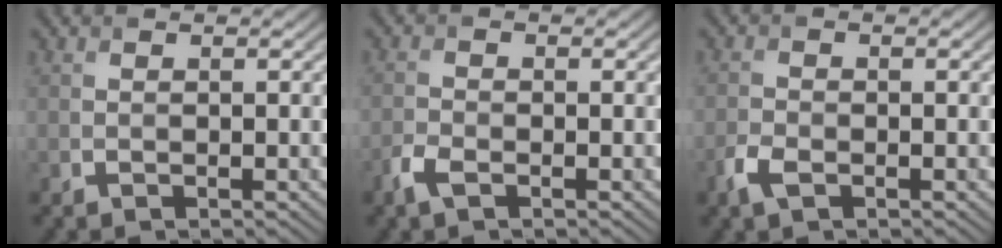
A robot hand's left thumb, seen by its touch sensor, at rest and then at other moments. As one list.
[{"total": 2.4, "force": [-1.6, 1.0, 1.6], "torque": [-0.041, -0.003, -0.039]}, {"total": 2.6, "force": [-1.5, 1.3, 1.7], "torque": [-0.044, -0.003, -0.037]}]